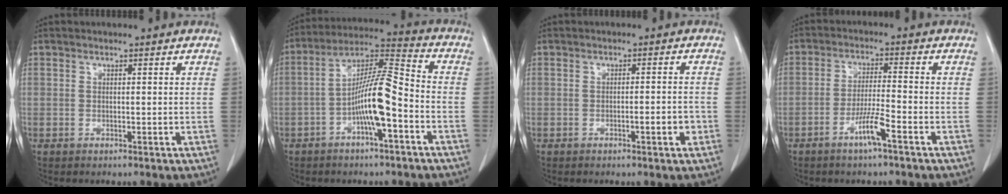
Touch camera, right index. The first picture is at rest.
{"total": 11.2, "force": [-3.8, 1.5, 10.4], "torque": [-0.197, 0.022, -0.067]}
{"total": 3.0, "force": [-1.3, 0.5, 2.6], "torque": [-0.036, 0.001, -0.019]}
{"total": 5.3, "force": [-3.1, -0.3, 4.2], "torque": [-0.082, -0.006, -0.063]}